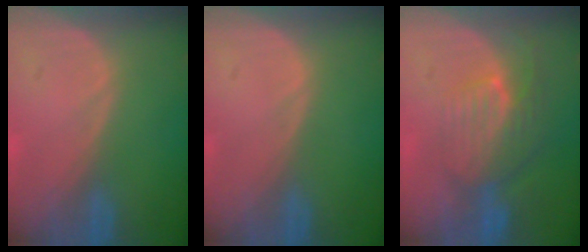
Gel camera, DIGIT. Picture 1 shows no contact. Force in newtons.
{"total": 0.0}
{"total": 8.1, "press": 7.2, "slide": 3.6}